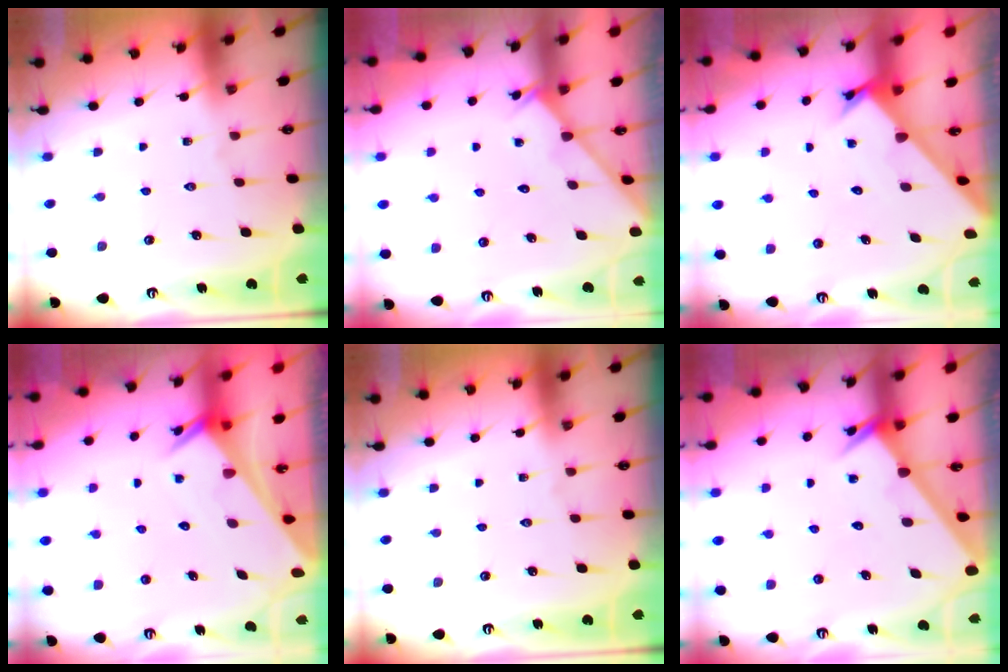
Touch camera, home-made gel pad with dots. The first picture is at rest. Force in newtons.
{"total": 2.0, "press": 2.0, "slide": 0.2}
{"total": 2.3, "press": 2.3, "slide": 0.2}
{"total": 2.5, "press": 2.5, "slide": 0.1}
{"total": 0.0}
{"total": 2.7, "press": 2.7, "slide": 0.1}